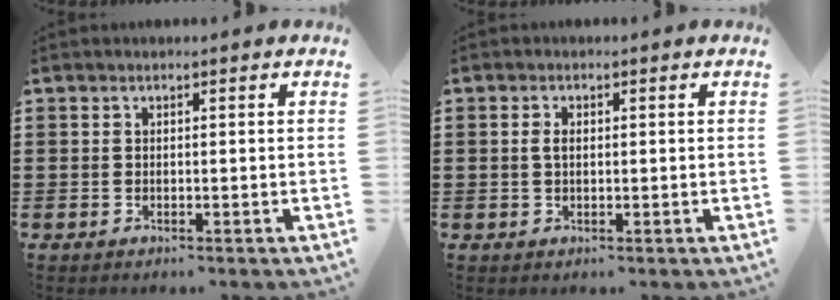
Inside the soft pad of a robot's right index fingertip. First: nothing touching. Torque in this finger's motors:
{"motor_torque": [0.37, -0.41, 0.14, 0.06]}